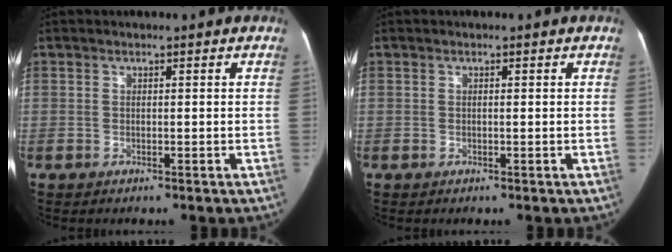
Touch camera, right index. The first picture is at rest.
{"total": 0.0}